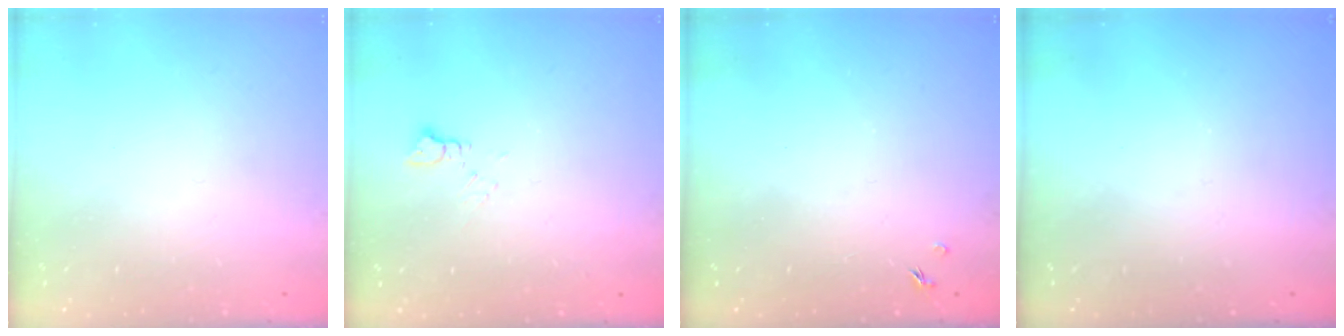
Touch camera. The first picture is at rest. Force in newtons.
{"total": 2.9, "press": 2.9, "slide": 0.5}
{"total": 1.3, "press": 1.3, "slide": 0.3}
{"total": 0.0}